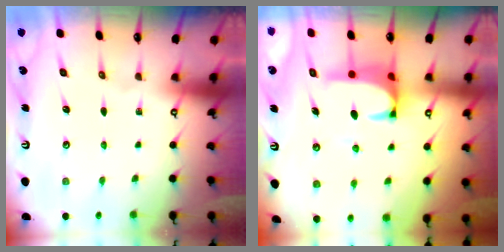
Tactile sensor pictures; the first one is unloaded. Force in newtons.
{"total": 2.5, "press": 2.4, "slide": 0.8}